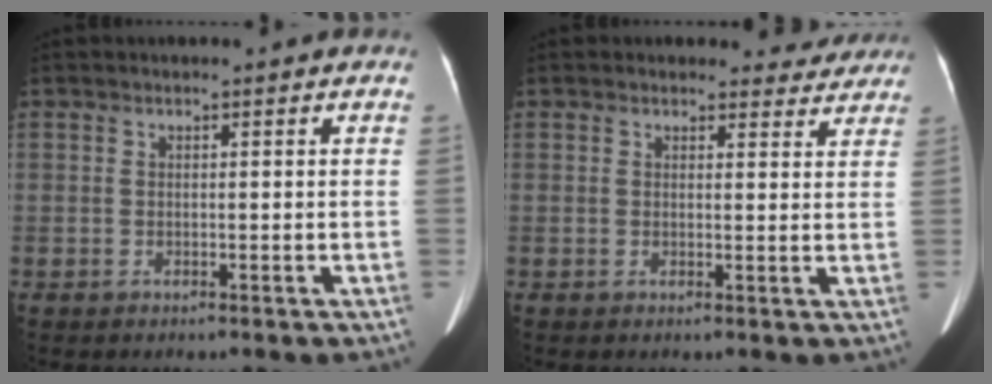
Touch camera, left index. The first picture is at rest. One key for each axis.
{"total": 4.2, "fx": 3.8, "fy": 1.8, "fz": -0.3, "tx": 0.016, "ty": -0.007, "tz": 0.025}